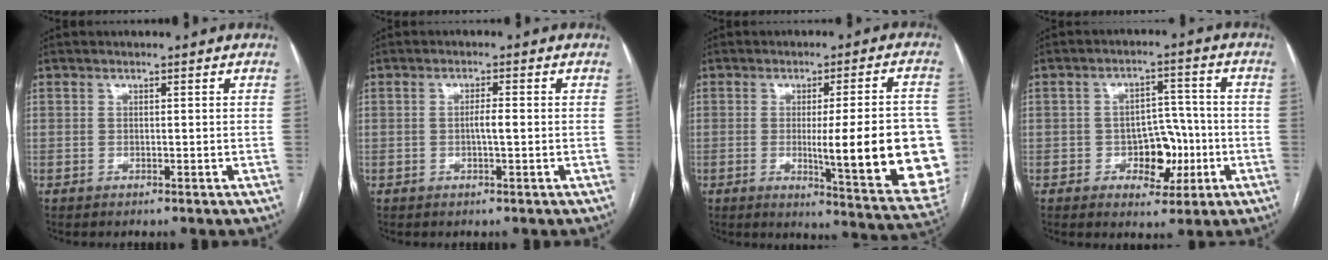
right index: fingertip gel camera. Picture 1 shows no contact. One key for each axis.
{"total": 2.1, "fx": -0.2, "fy": 0.1, "fz": 2.1, "tx": -0.039, "ty": 0.001, "tz": -0.003}
{"total": 18.8, "fx": -2.2, "fy": 2.1, "fz": 18.5, "tx": -0.163, "ty": -0.001, "tz": -0.012}
{"total": 7.3, "fx": -2.0, "fy": 4.4, "fz": 5.4, "tx": -0.072, "ty": 0.017, "tz": -0.024}